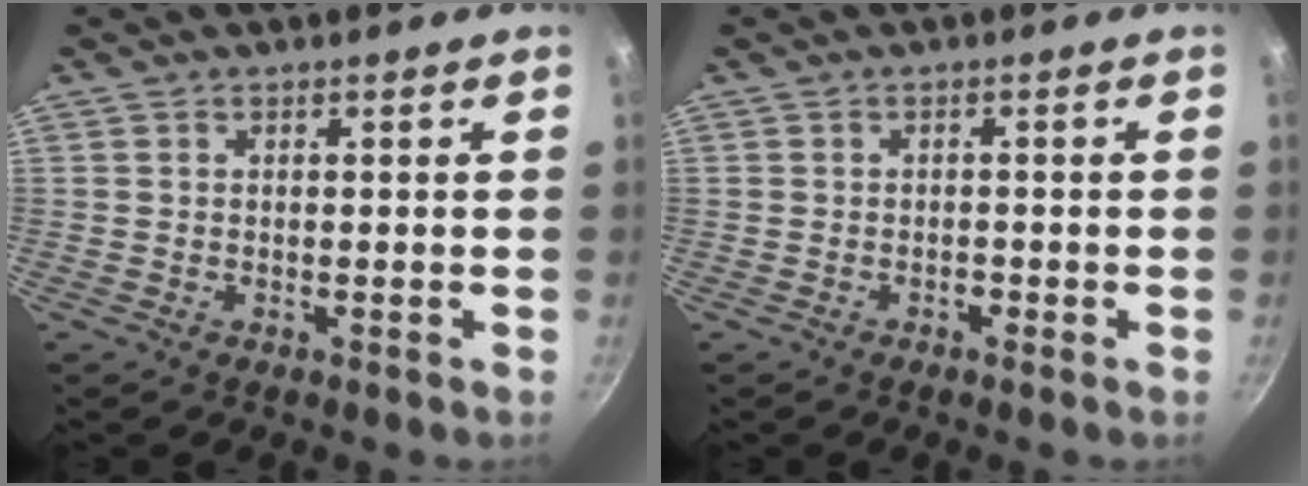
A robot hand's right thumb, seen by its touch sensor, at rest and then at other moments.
{"total": 0.9, "force": [-0.5, 0.6, 0.4], "torque": [-0.002, 0.004, -0.009]}